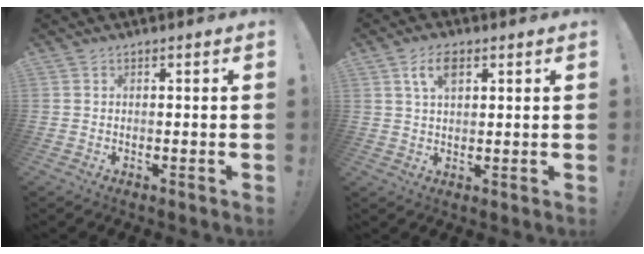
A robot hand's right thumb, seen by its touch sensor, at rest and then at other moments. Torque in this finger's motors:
{"motor_torque": [0.03, 0.03, 0.00, 0.00, 0.00]}